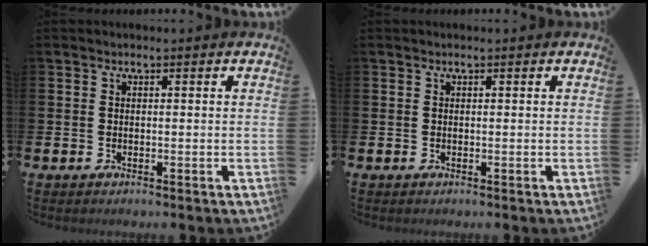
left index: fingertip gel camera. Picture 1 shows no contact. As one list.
[{"total": 0.0}]